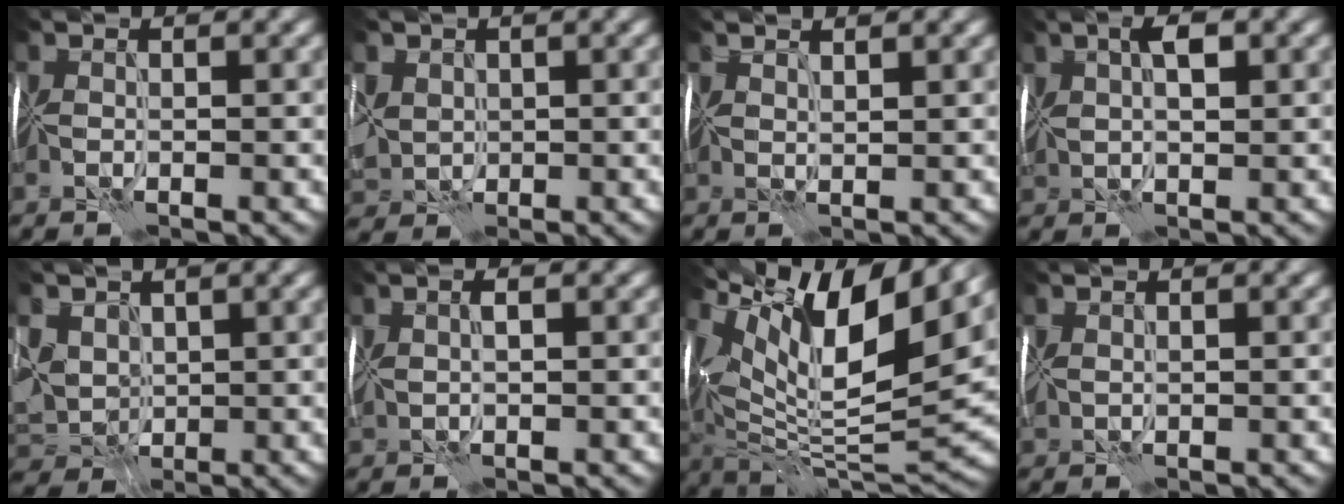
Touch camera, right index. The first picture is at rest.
{"total": 4.7, "force": [0.9, 4.2, 1.9], "torque": [-0.062, 0.010, 0.021]}
{"total": 1.7, "force": [1.6, 0.2, 0.6], "torque": [-0.005, 0.009, 0.018]}
{"total": 3.4, "force": [1.6, 1.4, 2.6], "torque": [-0.051, 0.019, 0.026]}
{"total": 6.3, "force": [1.7, 5.3, 3.1], "torque": [-0.079, 0.006, 0.034]}
{"total": 2.0, "force": [1.0, 0.8, 1.5], "torque": [-0.018, 0.015, 0.020]}
{"total": 14.4, "force": [8.0, 4.9, 10.9], "torque": [-0.208, 0.029, 0.144]}
{"total": 1.9, "force": [0.8, 1.2, 1.2], "torque": [-0.007, 0.010, 0.016]}